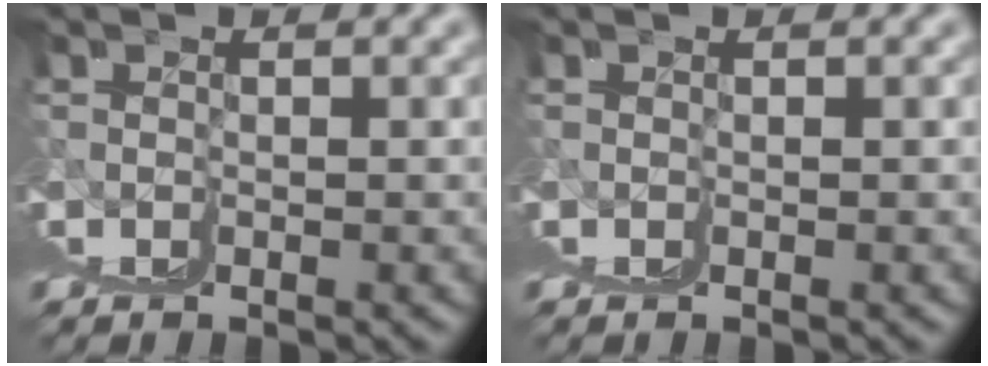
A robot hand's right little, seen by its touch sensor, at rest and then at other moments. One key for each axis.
{"total": 0.0}